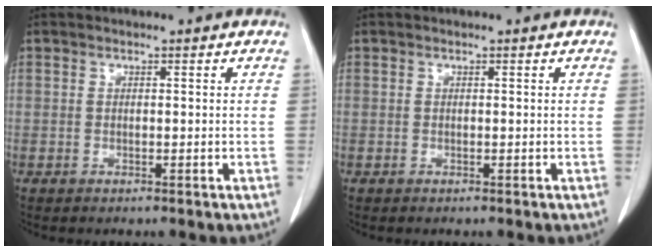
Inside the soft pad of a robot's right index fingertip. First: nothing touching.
{"total": 0.0}